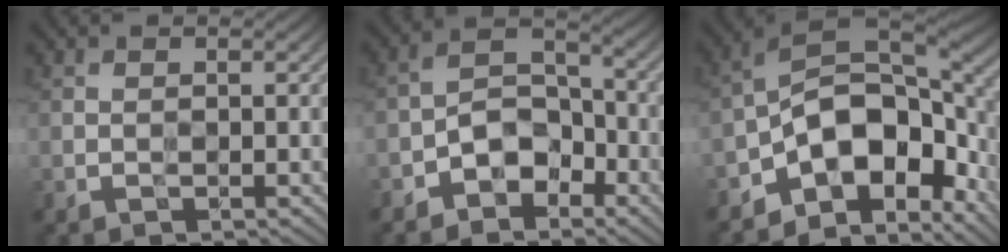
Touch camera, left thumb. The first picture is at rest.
{"total": 5.9, "force": [-3.5, 3.7, 3.1], "torque": [-0.052, 0.011, -0.074]}
{"total": 13.0, "force": [-4.4, 7.5, 9.7], "torque": [-0.163, -0.007, -0.081]}